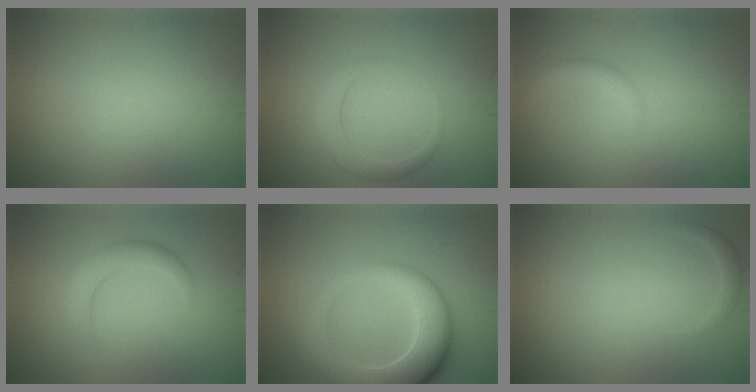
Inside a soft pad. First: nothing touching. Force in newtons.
{"total": 2.3, "press": 2.3, "slide": 0.1}
{"total": 1.5, "press": 1.5, "slide": 0.2}
{"total": 2.4, "press": 2.4, "slide": 0.0}
{"total": 8.0, "press": 8.0, "slide": 0.6}
{"total": 0.8, "press": 0.8, "slide": 0.1}